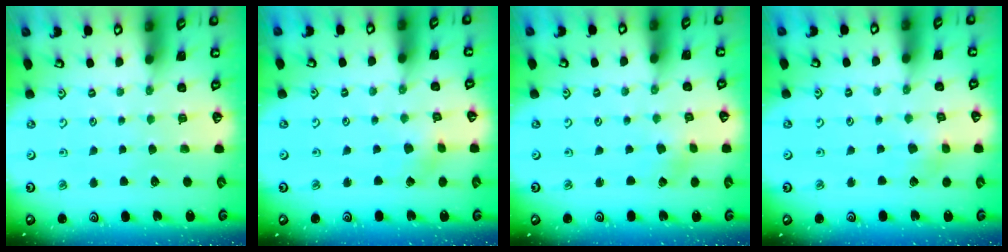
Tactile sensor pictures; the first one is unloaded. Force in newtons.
{"total": 2.0, "press": 2.0, "slide": 0.1}
{"total": 0.6, "press": 0.6, "slide": 0.1}
{"total": 2.9, "press": 2.8, "slide": 0.7}